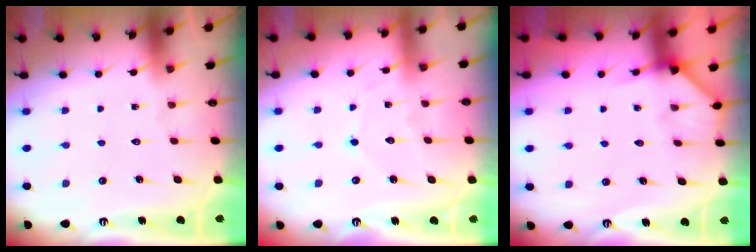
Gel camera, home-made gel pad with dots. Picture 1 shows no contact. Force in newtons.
{"total": 4.3, "press": 4.2, "slide": 0.2}
{"total": 3.5, "press": 3.5, "slide": 0.4}